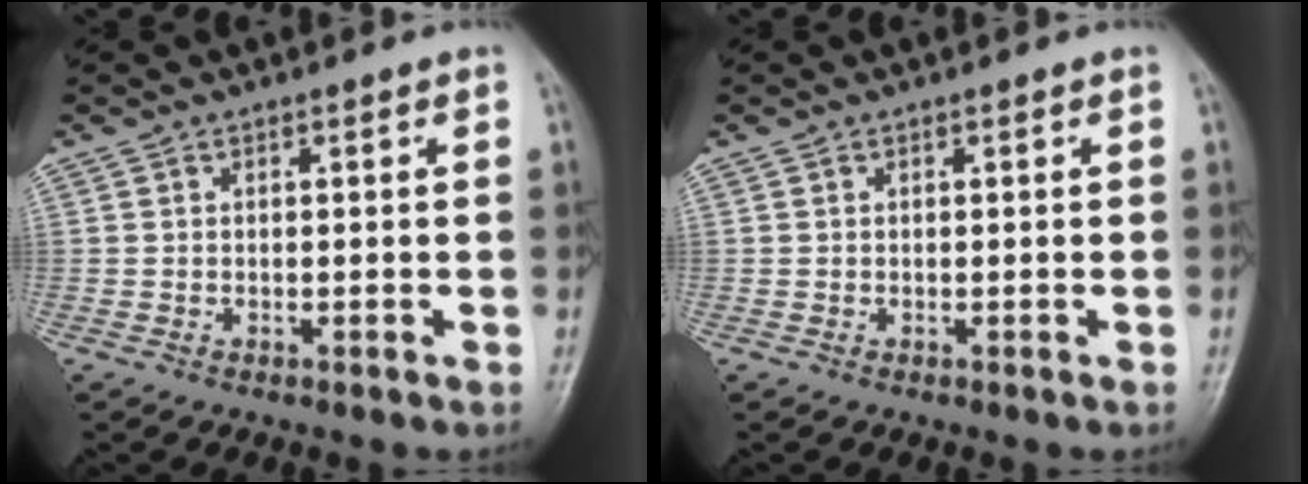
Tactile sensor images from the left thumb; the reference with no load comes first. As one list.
[{"total": 0.0}]